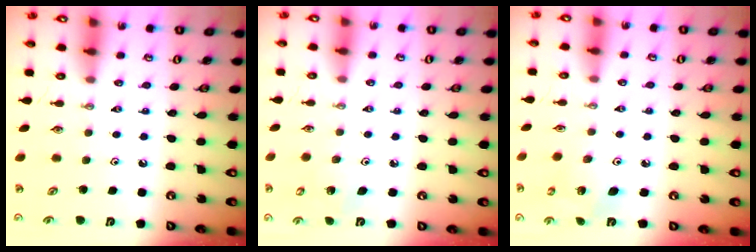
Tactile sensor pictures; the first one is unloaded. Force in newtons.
{"total": 5.0, "press": 5.0, "slide": 0.5}
{"total": 4.8, "press": 4.7, "slide": 0.5}